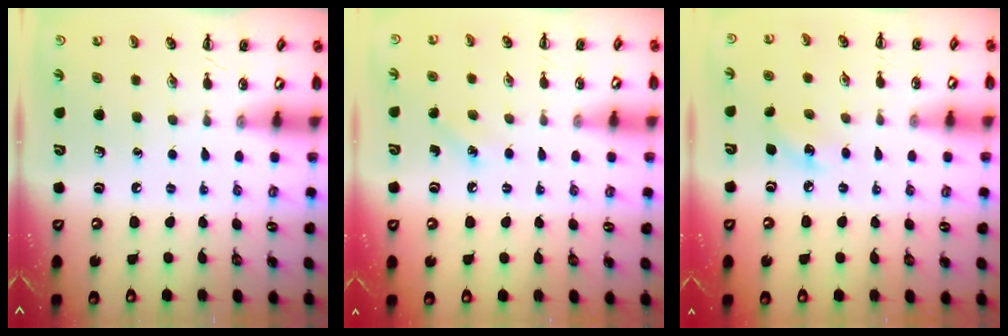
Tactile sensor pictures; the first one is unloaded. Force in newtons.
{"total": 4.9, "press": 4.7, "slide": 1.4}
{"total": 6.7, "press": 6.5, "slide": 1.8}